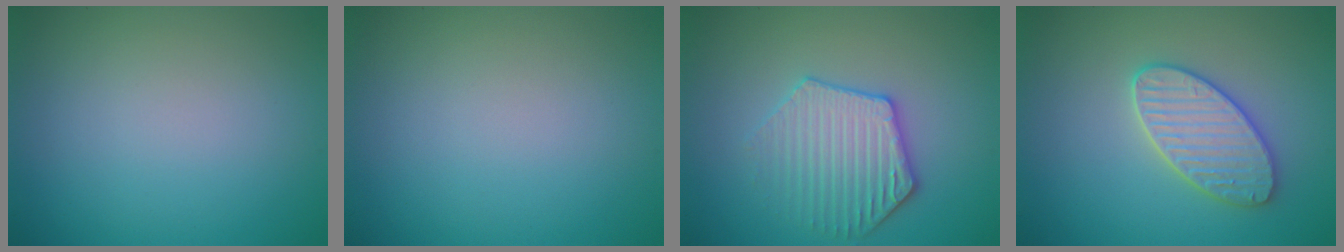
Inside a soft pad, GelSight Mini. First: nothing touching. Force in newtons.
{"total": 0.0}
{"total": 3.5, "press": 3.4, "slide": 0.8}
{"total": 4.0, "press": 3.9, "slide": 0.9}